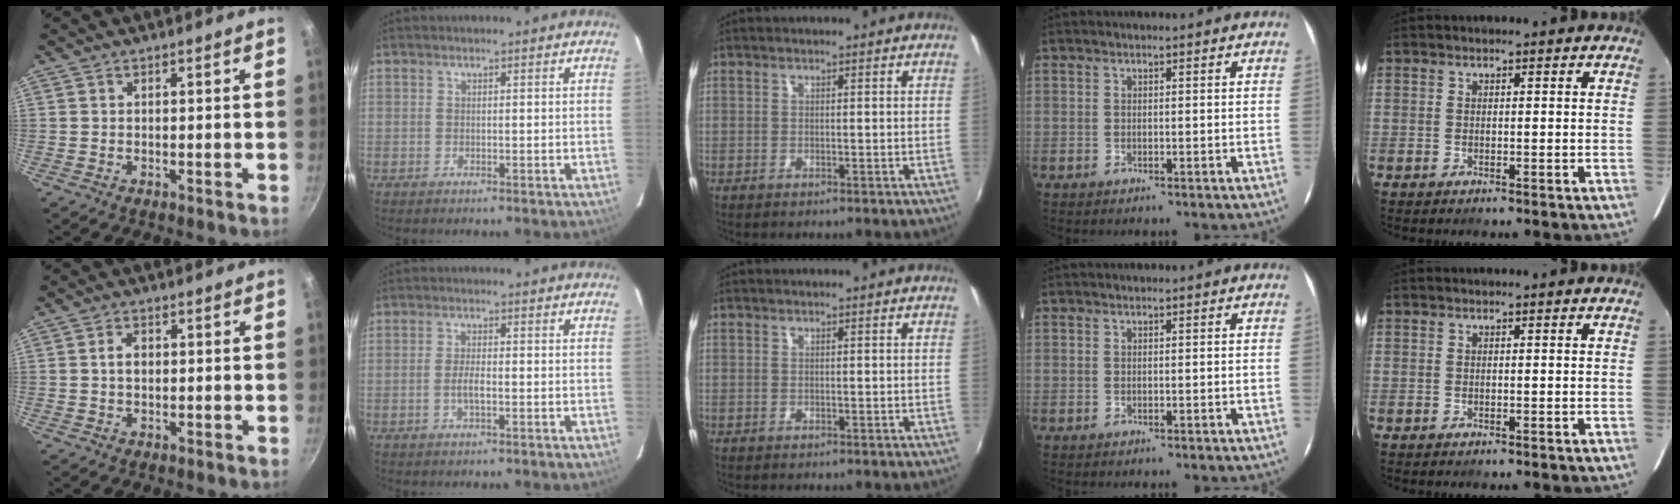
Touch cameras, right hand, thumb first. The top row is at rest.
{"thumb": {"total": 2.6, "force": [0.2, 1.9, 1.9], "torque": [-0.026, 0.006, 0.003]}, "index": {"total": 2.6, "force": [-0.9, 0.7, 2.3], "torque": [-0.049, 0.001, -0.017]}}